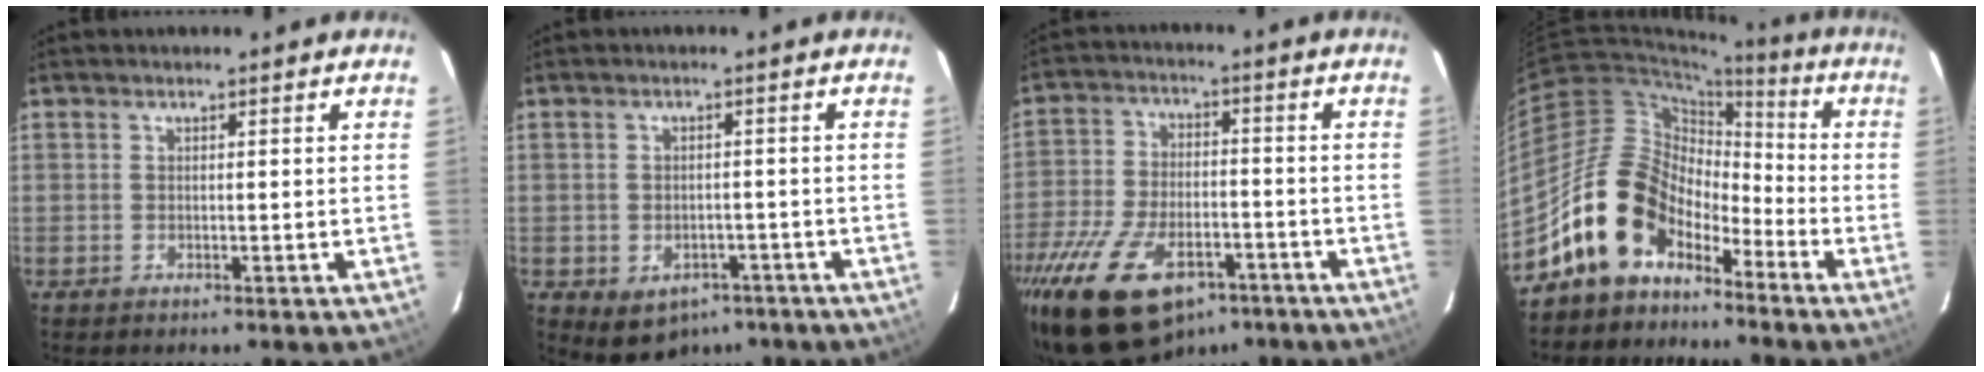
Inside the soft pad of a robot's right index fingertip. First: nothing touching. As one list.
[{"total": 7.5, "force": [-4.4, 5.4, 2.7], "torque": [-0.049, 0.006, -0.039]}, {"total": 21.1, "force": [-13.1, 10.7, 12.6], "torque": [-0.267, -0.026, -0.220]}, {"total": 13.6, "force": [-9.3, 8.1, 5.8], "torque": [-0.104, 0.025, -0.165]}]